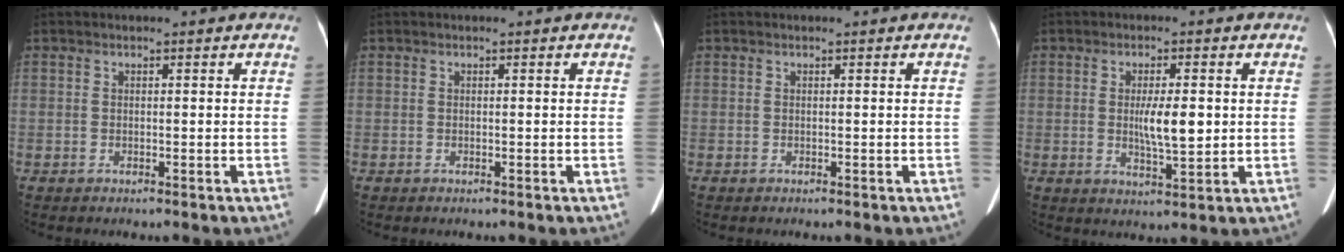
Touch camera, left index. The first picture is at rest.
{"total": 0.0}
{"total": 0.0}
{"total": 5.5, "force": [0.3, 1.2, 5.4], "torque": [-0.094, -0.005, 0.007]}